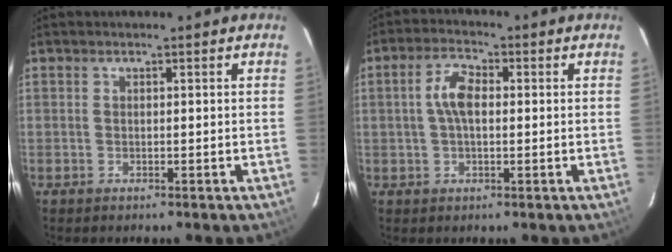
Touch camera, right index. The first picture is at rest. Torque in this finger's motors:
{"motor_torque": [0.58, 0.20, 0.17, 0.10]}